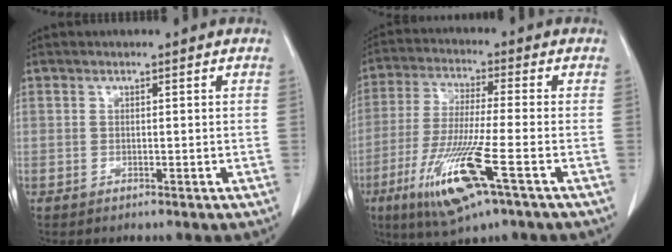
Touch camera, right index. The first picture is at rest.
{"total": 13.5, "force": [-5.9, 0.7, 12.1], "torque": [-0.251, -0.032, -0.106]}